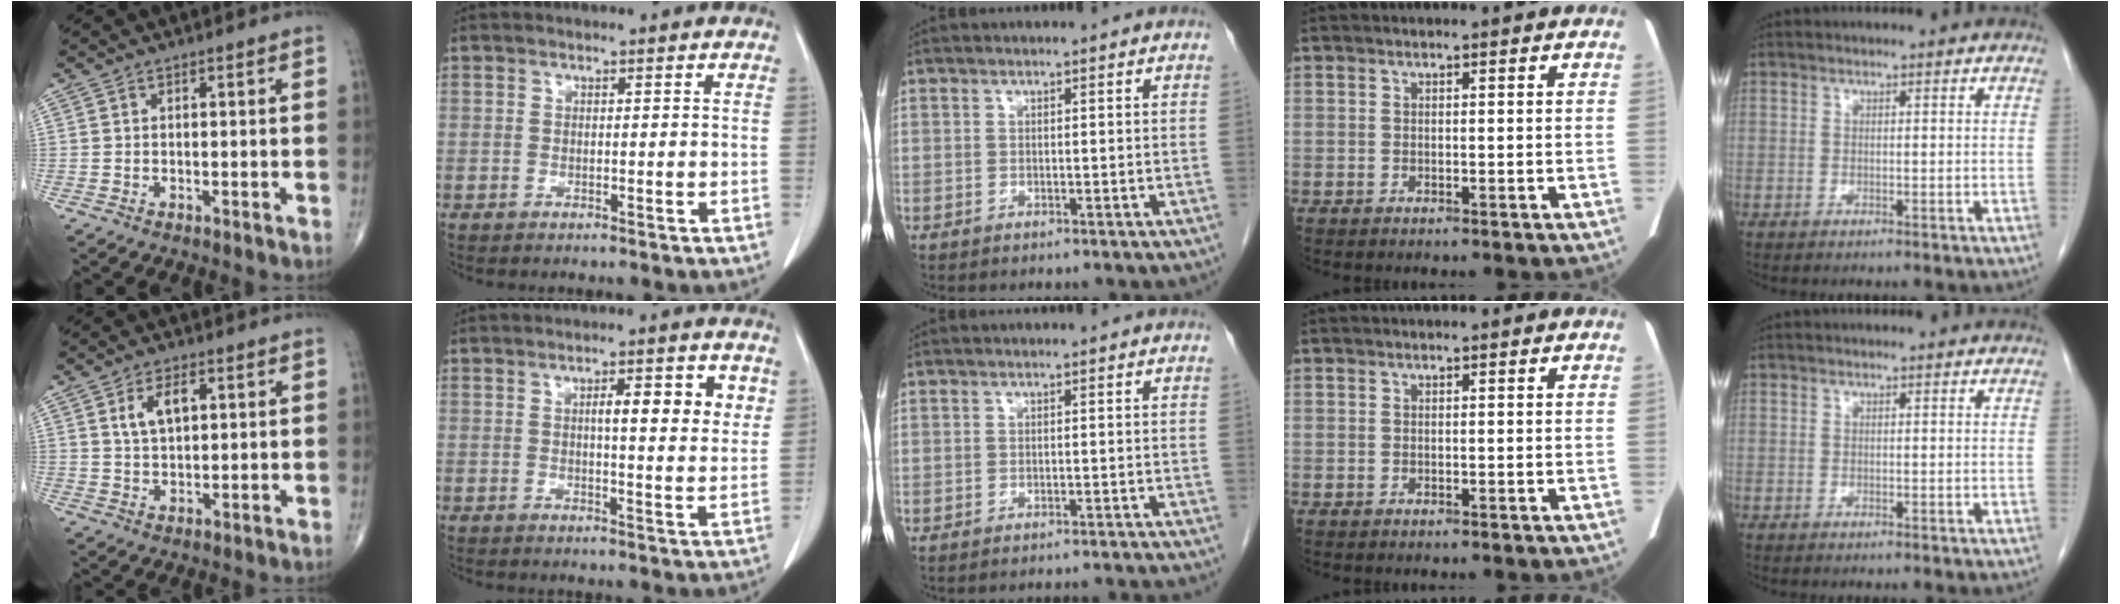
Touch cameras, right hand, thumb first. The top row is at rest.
{"thumb": {"total": 5.7, "force": [1.9, 3.1, 4.4], "torque": [-0.075, -0.002, 0.037]}, "index": {"total": 6.7, "force": [2.3, 1.2, 6.2], "torque": [-0.087, 0.002, 0.027]}, "middle": {"total": 6.6, "force": [-6.5, -0.2, 1.3], "torque": [-0.010, -0.004, -0.070]}}